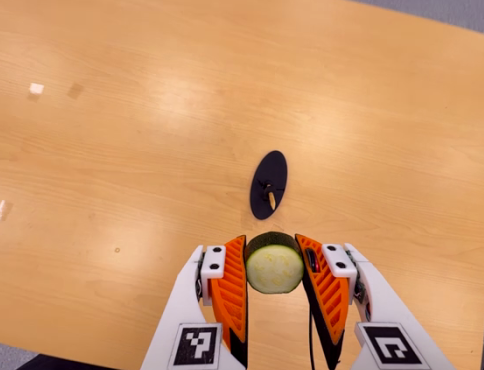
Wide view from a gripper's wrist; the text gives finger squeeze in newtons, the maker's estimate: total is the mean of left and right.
{"total": 12.2, "left": 11.5, "right": 12.9}